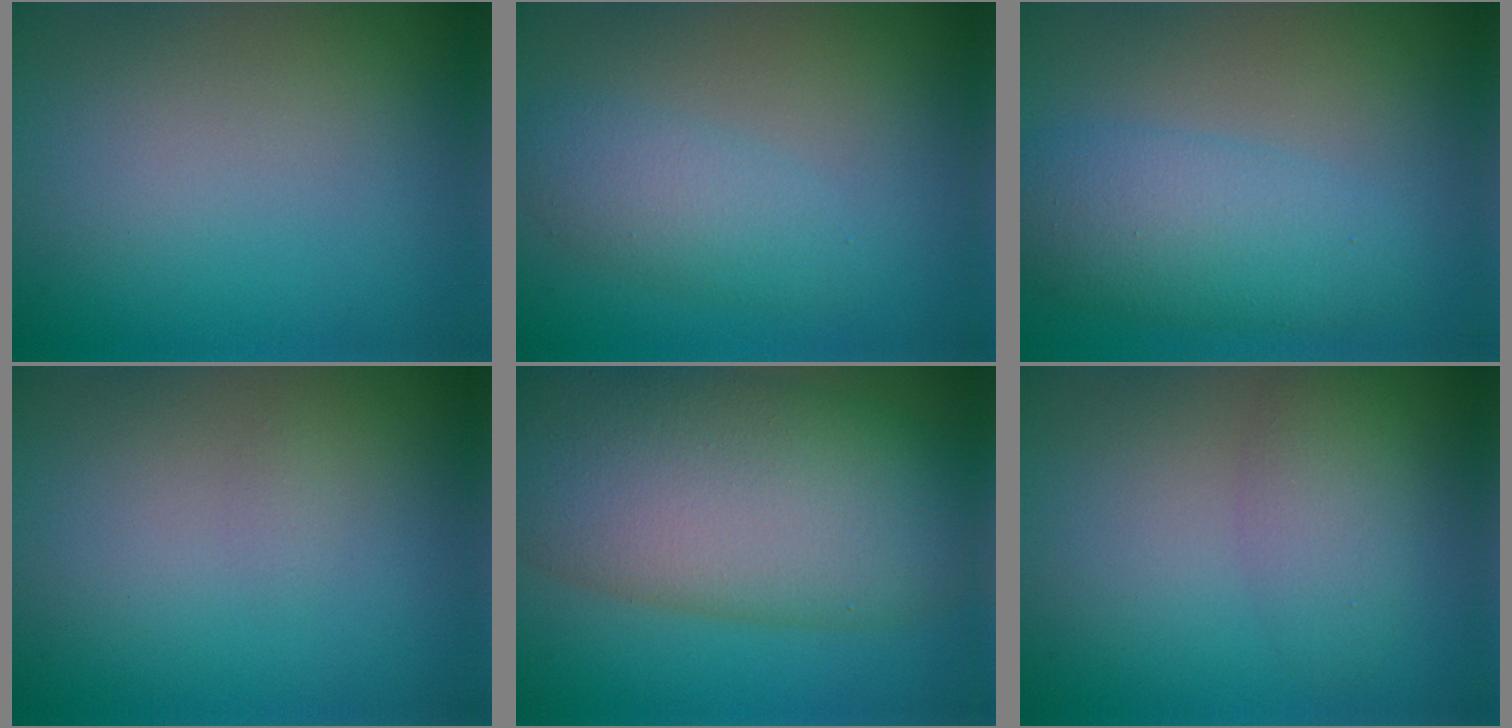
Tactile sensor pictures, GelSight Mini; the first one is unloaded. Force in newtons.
{"total": 2.9, "press": 2.8, "slide": 0.2}
{"total": 5.1, "press": 5.1, "slide": 0.2}
{"total": 0.5, "press": 0.5, "slide": 0.1}
{"total": 14.3, "press": 14.2, "slide": 0.7}
{"total": 2.8, "press": 2.8, "slide": 0.1}